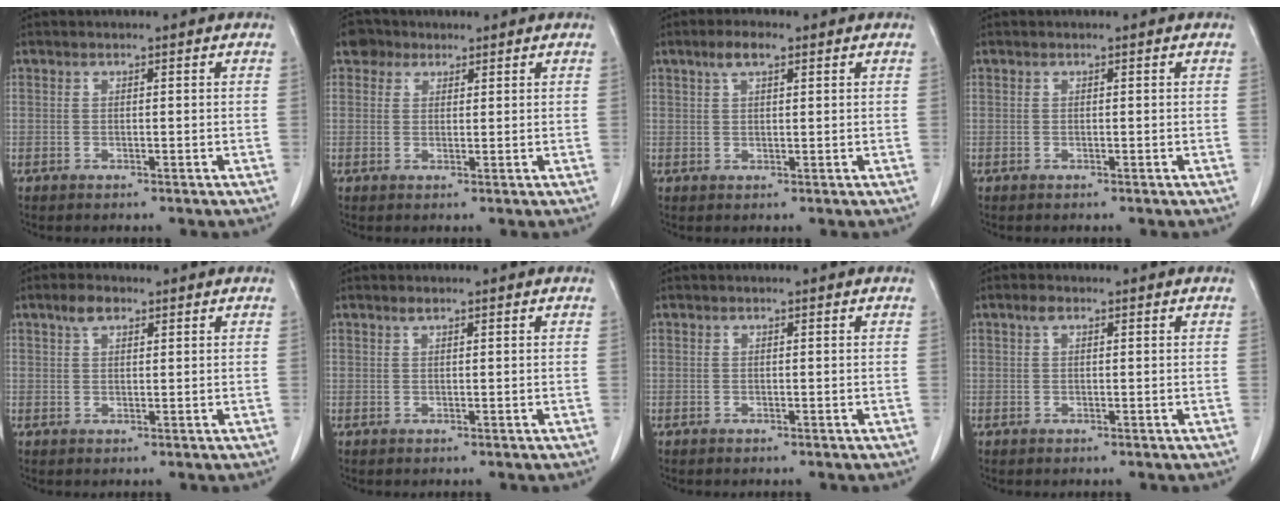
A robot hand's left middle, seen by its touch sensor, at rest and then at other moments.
{"total": 2.8, "force": [1.9, 2.1, 0.4], "torque": [-0.007, 0.010, 0.030]}
{"total": 3.2, "force": [1.9, 0.9, 2.4], "torque": [-0.051, 0.010, 0.037]}
{"total": 0.0}
{"total": 2.6, "force": [1.7, 1.3, 1.6], "torque": [-0.034, 0.006, 0.034]}
{"total": 0.6, "force": [0.5, 0.0, 0.3], "torque": [-0.012, 0.000, 0.012]}
{"total": 0.0}
{"total": 1.2, "force": [0.7, 0.6, 0.8], "torque": [-0.017, 0.009, 0.011]}